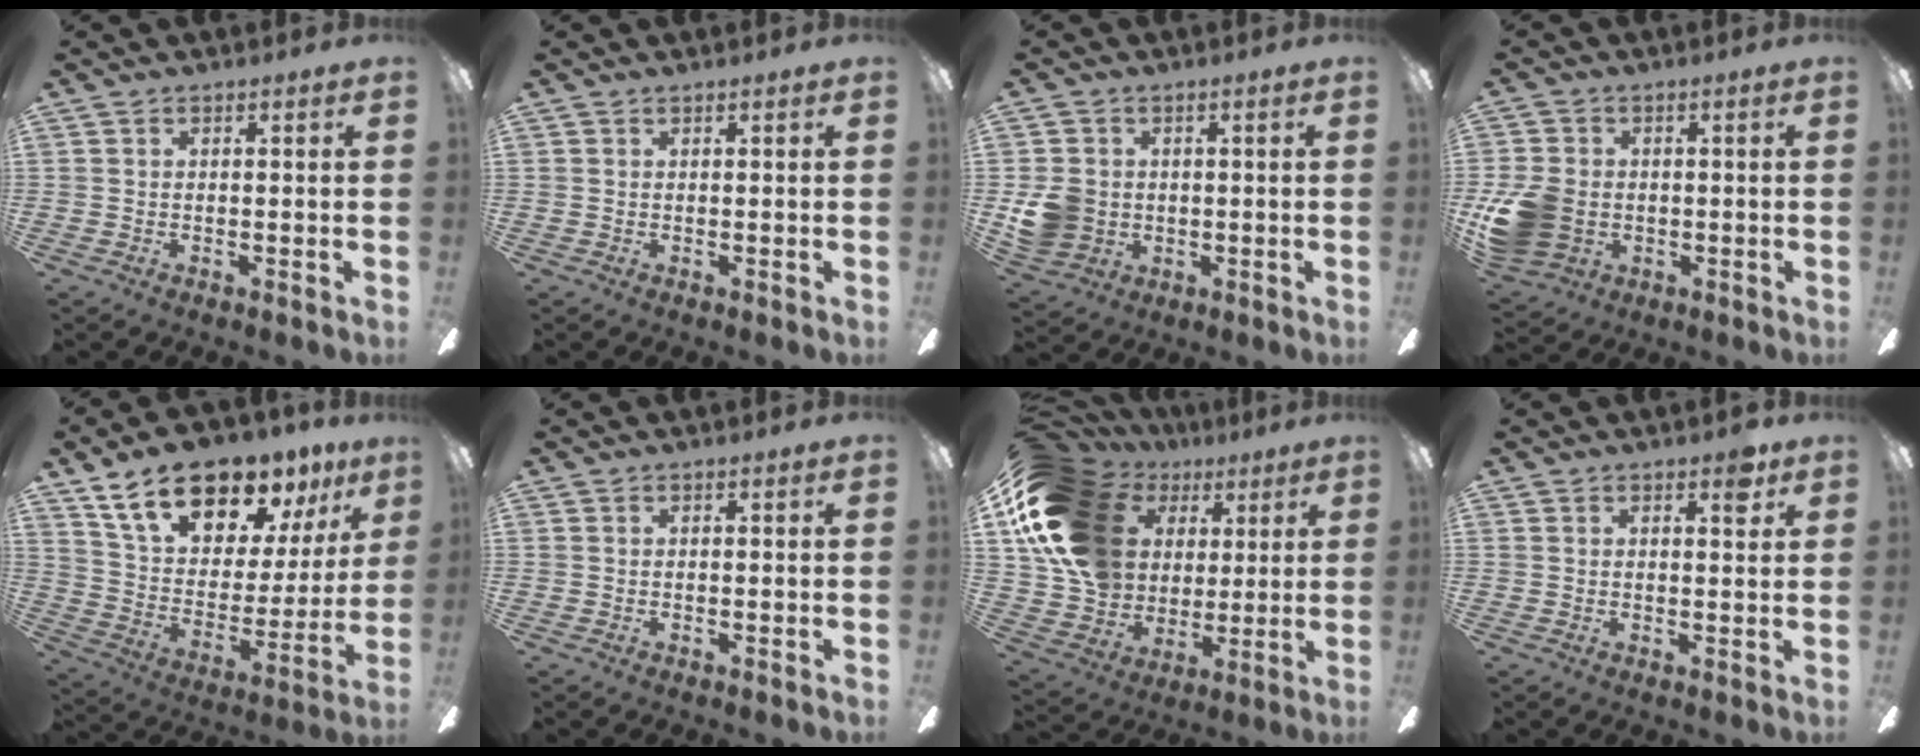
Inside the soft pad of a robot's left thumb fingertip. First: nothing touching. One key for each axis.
{"total": 0.0}
{"total": 7.4, "fx": 0.1, "fy": 6.8, "fz": 2.9, "tx": -0.058, "ty": 0.010, "tz": 0.005}
{"total": 11.4, "fx": -1.8, "fy": 9.1, "fz": 6.6, "tx": -0.141, "ty": 0.014, "tz": -0.029}
{"total": 19.7, "fx": 14.6, "fy": 9.2, "fz": 9.4, "tx": -0.170, "ty": -0.090, "tz": 0.260}
{"total": 0.0}
{"total": 23.6, "fx": 6.6, "fy": 17.8, "fz": 14.0, "tx": -0.285, "ty": -0.011, "tz": 0.133}
{"total": 3.3, "fx": 2.1, "fy": 1.3, "fz": 2.1, "tx": -0.013, "ty": -0.008, "tz": 0.029}